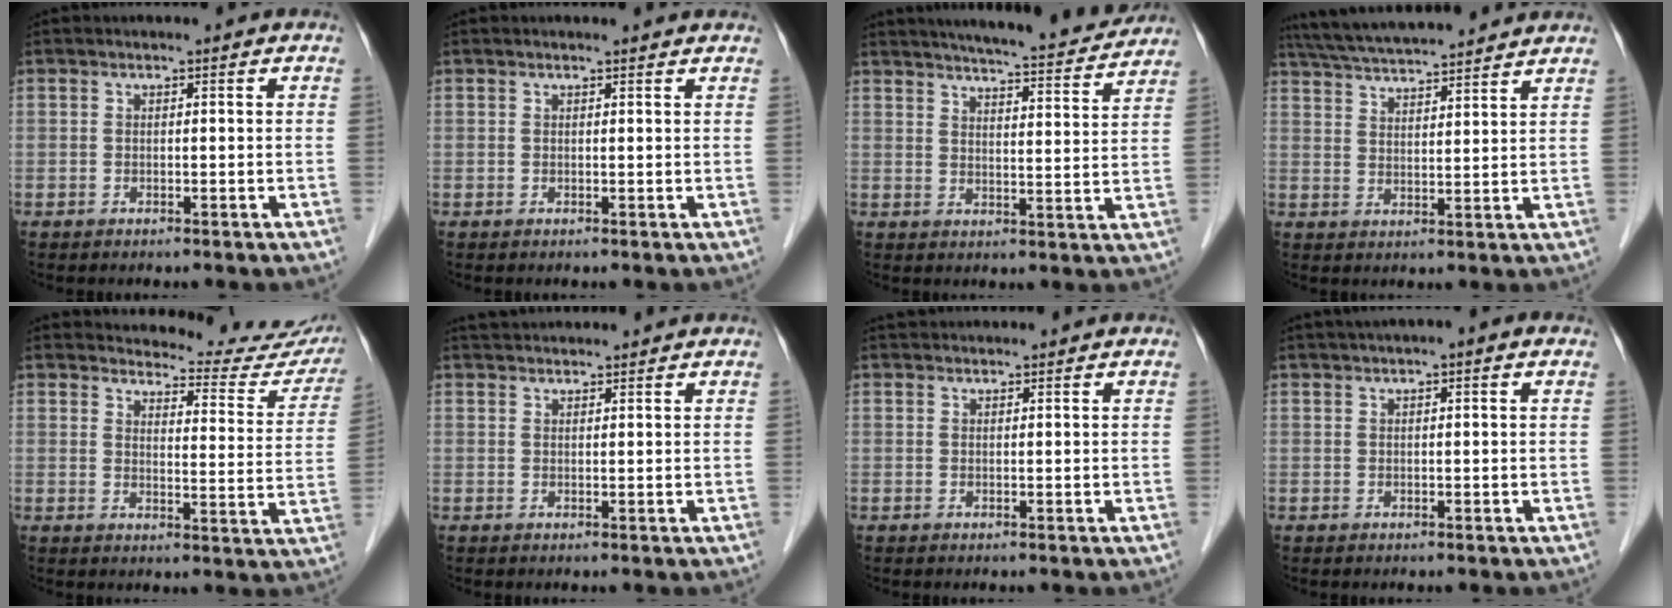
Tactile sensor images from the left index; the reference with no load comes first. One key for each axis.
{"total": 2.4, "fx": 2.3, "fy": 0.1, "fz": 0.6, "tx": -0.013, "ty": 0.008, "tz": 0.021}
{"total": 15.5, "fx": 14.3, "fy": 1.3, "fz": 6.0, "tx": -0.086, "ty": -0.007, "tz": 0.183}
{"total": 14.8, "fx": 13.5, "fy": 1.1, "fz": 6.1, "tx": -0.114, "ty": 0.036, "tz": 0.208}
{"total": 15.7, "fx": 15.3, "fy": 2.1, "fz": 2.7, "tx": -0.016, "ty": -0.078, "tz": 0.157}
{"total": 5.7, "fx": 5.5, "fy": 0.6, "fz": 1.4, "tx": -0.021, "ty": 0.041, "tz": 0.081}
{"total": 4.0, "fx": 3.9, "fy": 0.5, "fz": 0.9, "tx": -0.009, "ty": 0.036, "tz": 0.056}
{"total": 4.0, "fx": 2.6, "fy": 0.4, "fz": 3.0, "tx": -0.048, "ty": 0.028, "tz": 0.038}